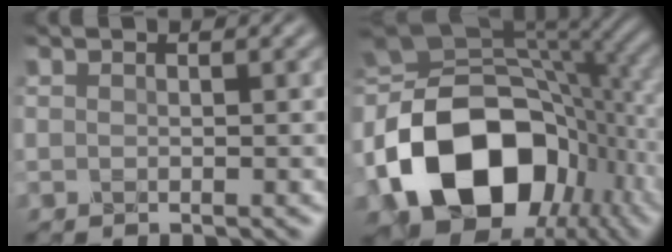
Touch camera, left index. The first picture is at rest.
{"total": 17.2, "force": [-5.5, 12.0, 11.0], "torque": [-0.207, -0.022, -0.093]}